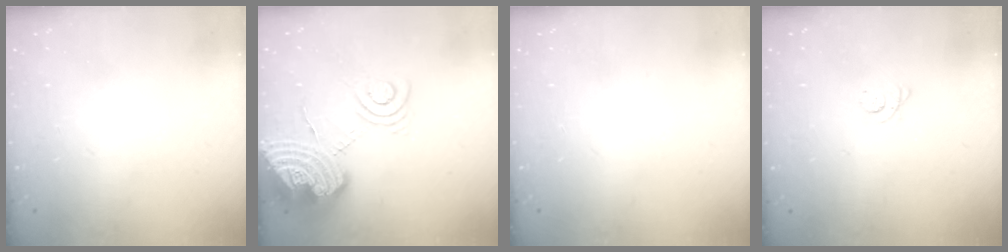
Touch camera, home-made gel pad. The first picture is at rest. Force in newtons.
{"total": 16.4, "press": 16.3, "slide": 2.5}
{"total": 0.0}
{"total": 2.4, "press": 2.4, "slide": 0.3}